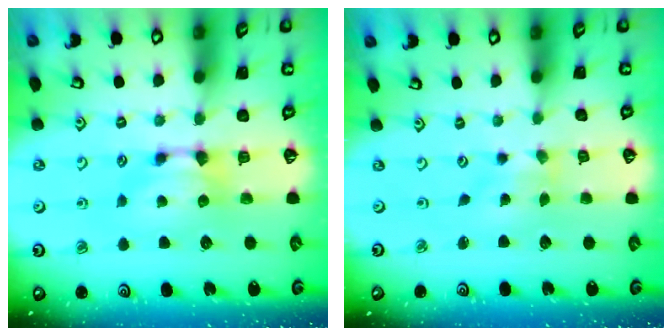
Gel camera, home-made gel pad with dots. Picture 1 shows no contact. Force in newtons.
{"total": 2.7, "press": 2.6, "slide": 1.0}